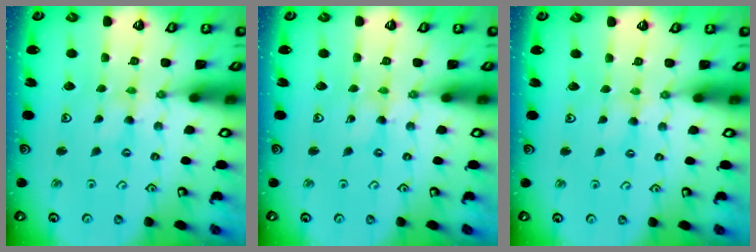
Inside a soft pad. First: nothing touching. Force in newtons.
{"total": 0.0}
{"total": 2.6, "press": 2.6, "slide": 0.4}